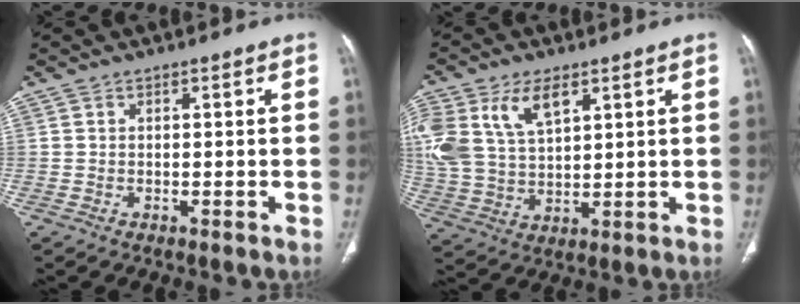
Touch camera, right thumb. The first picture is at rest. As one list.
[{"total": 16.9, "force": [7.2, 10.1, 11.5], "torque": [-0.260, -0.005, 0.143]}]